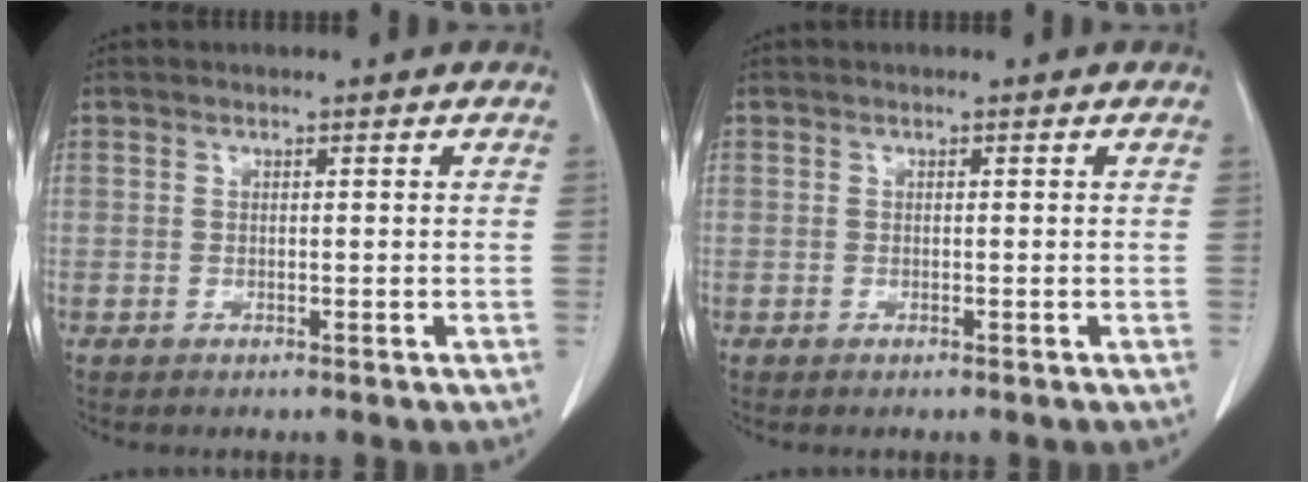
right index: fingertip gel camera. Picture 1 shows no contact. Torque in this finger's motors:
{"motor_torque": [-0.07, 0.07, -0.23, -0.09]}